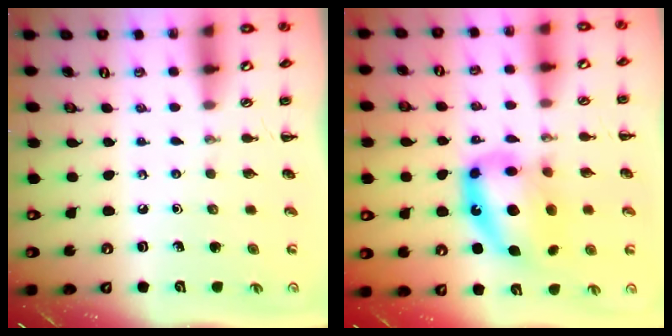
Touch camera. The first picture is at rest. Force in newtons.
{"total": 14.0, "press": 13.6, "slide": 3.3}